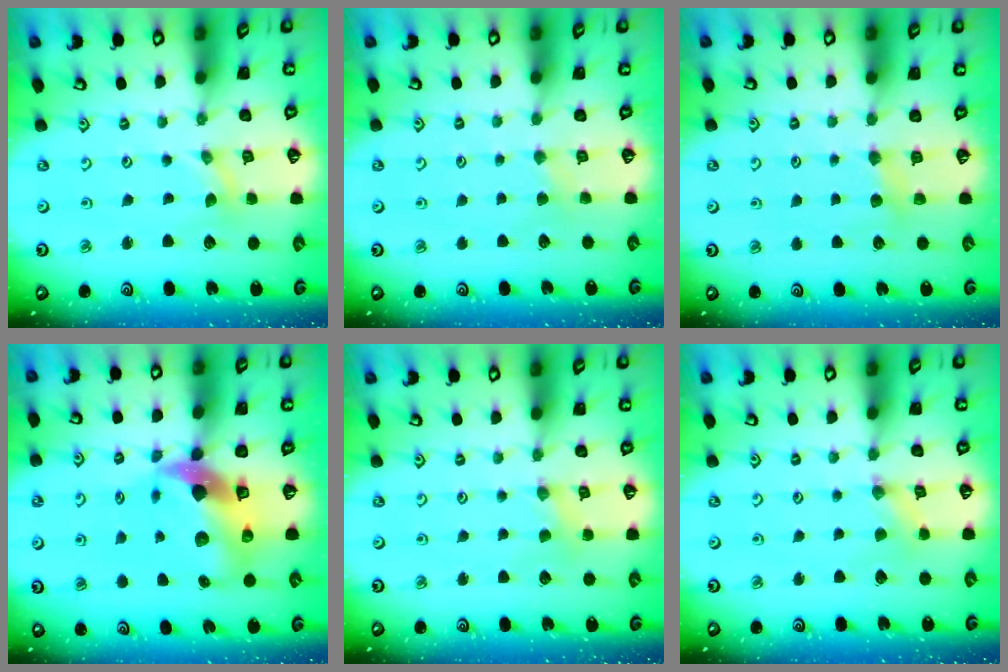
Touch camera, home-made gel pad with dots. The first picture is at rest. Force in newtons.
{"total": 1.9, "press": 1.9, "slide": 0.4}
{"total": 3.9, "press": 3.9, "slide": 0.5}
{"total": 12.6, "press": 12.5, "slide": 2.1}
{"total": 1.7, "press": 1.7, "slide": 0.3}
{"total": 0.8, "press": 0.7, "slide": 0.2}